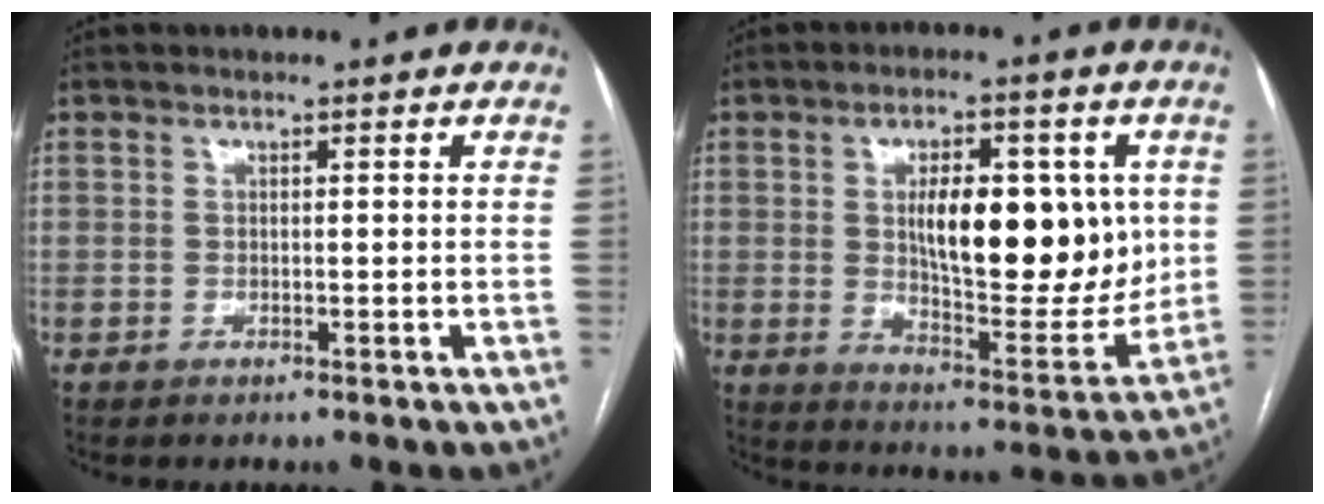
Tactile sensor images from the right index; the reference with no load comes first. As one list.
[{"total": 16.3, "force": [2.7, 6.3, 14.8], "torque": [-0.215, 0.000, 0.051]}]